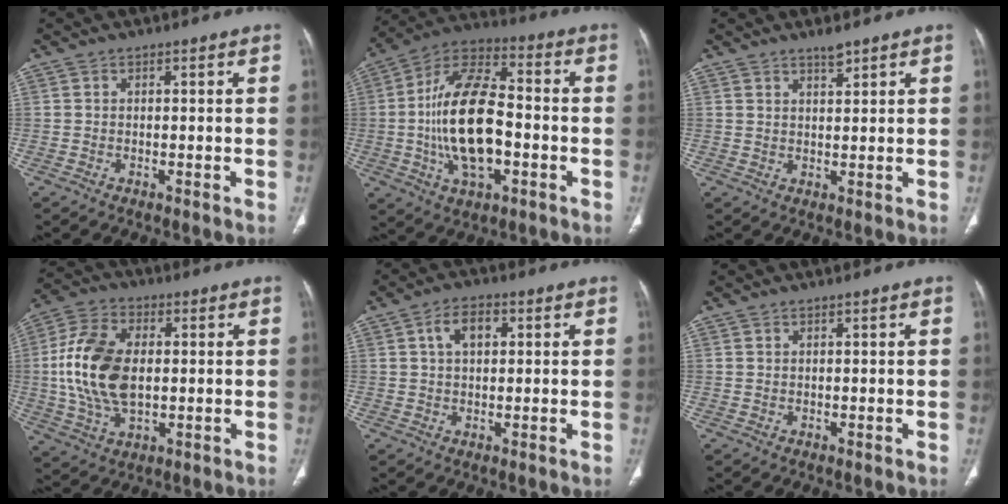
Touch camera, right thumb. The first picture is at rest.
{"total": 19.4, "force": [-2.7, 9.8, 16.5], "torque": [-0.297, 0.030, -0.049]}
{"total": 2.3, "force": [2.0, 0.4, 1.1], "torque": [-0.011, -0.013, 0.036]}
{"total": 15.7, "force": [0.6, 9.4, 12.6], "torque": [-0.250, 0.010, 0.012]}
{"total": 5.3, "force": [1.6, 3.3, 3.9], "torque": [-0.057, 0.011, 0.025]}
{"total": 0.0}